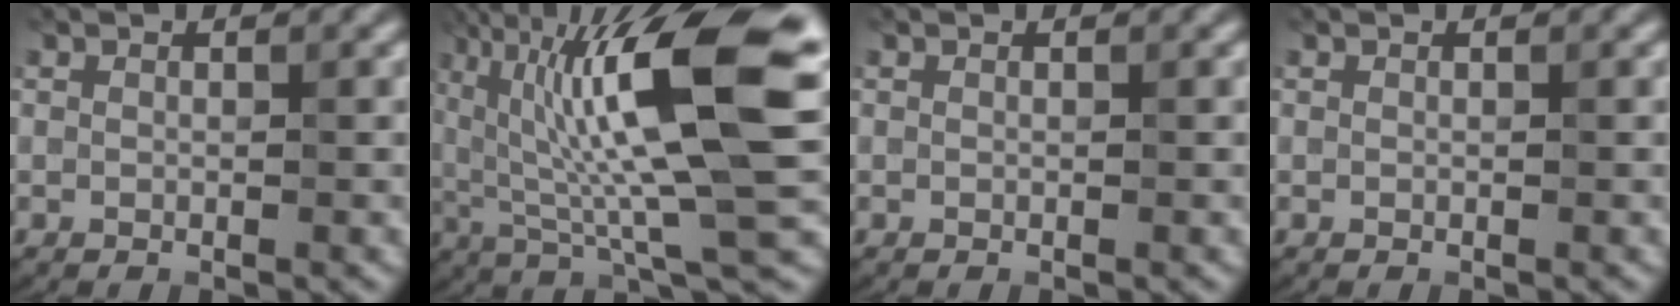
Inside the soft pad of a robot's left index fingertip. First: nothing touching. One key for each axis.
{"total": 15.3, "fx": 4.1, "fy": 3.4, "fz": 14.4, "tx": -0.239, "ty": 0.013, "tz": 0.070}
{"total": 0.0}
{"total": 0.0}